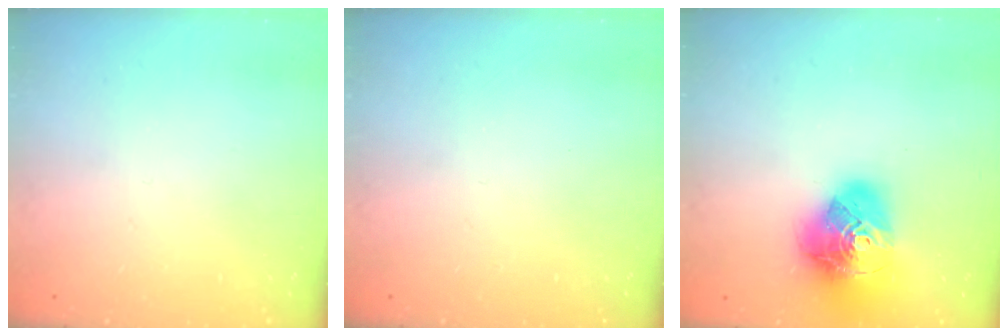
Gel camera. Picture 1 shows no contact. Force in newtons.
{"total": 0.0}
{"total": 19.4, "press": 19.3, "slide": 2.3}